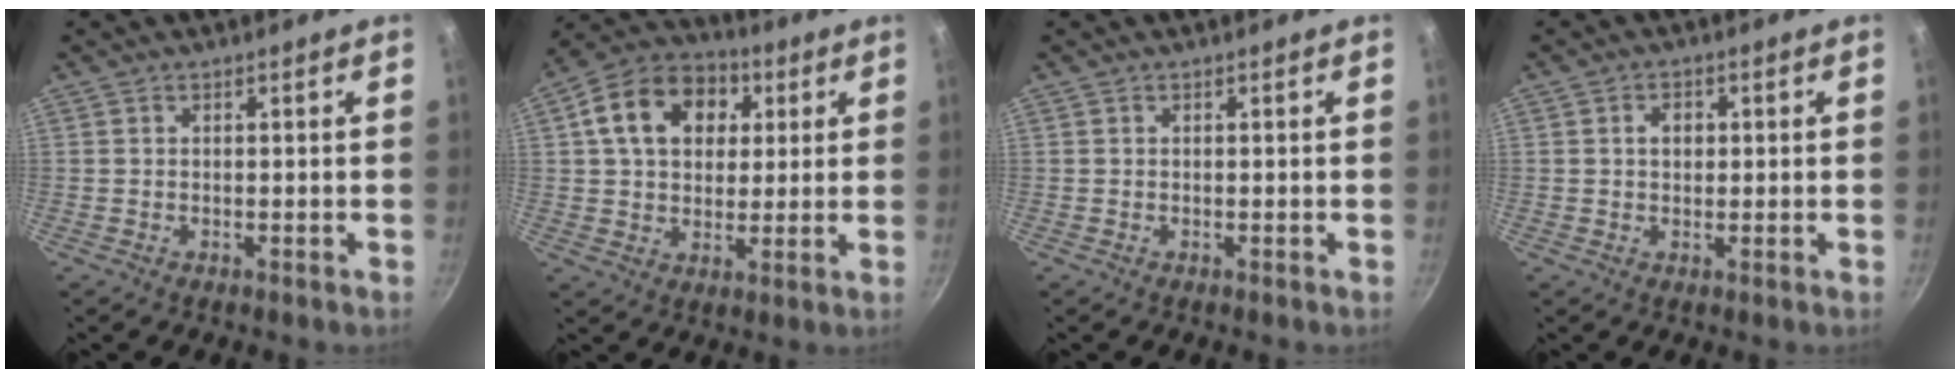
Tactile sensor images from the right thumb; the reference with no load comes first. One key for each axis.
{"total": 15.6, "fx": 4.5, "fy": 11.5, "fz": 9.5, "tx": -0.140, "ty": 0.018, "tz": 0.060}
{"total": 0.0}
{"total": 3.0, "fx": 0.5, "fy": 2.3, "fz": 1.8, "tx": -0.014, "ty": 0.006, "tz": 0.006}